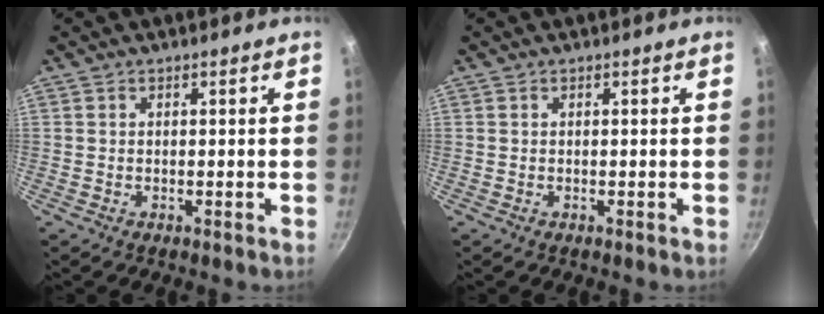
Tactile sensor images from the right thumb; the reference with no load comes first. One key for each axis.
{"total": 0.0}